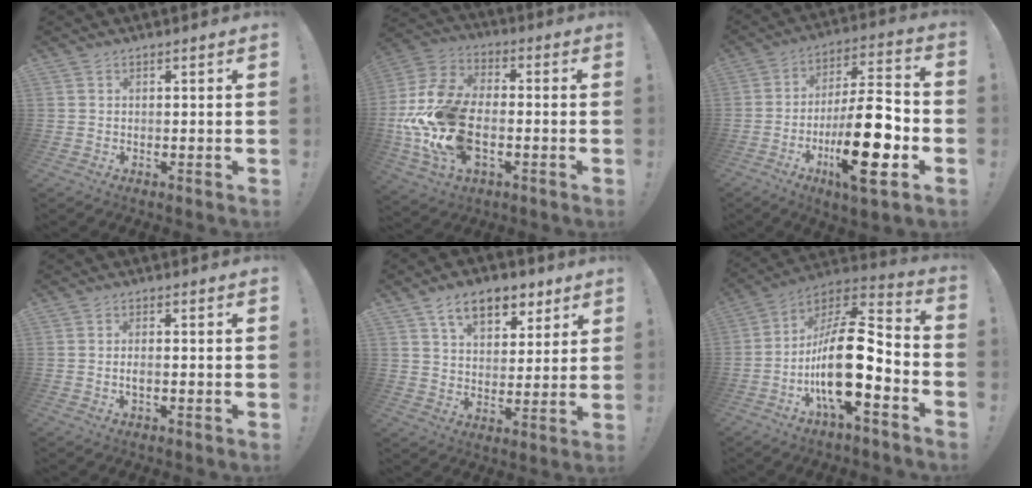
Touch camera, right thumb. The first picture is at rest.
{"total": 21.7, "force": [-5.3, 13.9, 15.7], "torque": [-0.289, 0.034, -0.081]}
{"total": 22.4, "force": [-7.1, 7.0, 20.1], "torque": [-0.340, 0.041, -0.108]}
{"total": 2.0, "force": [-0.5, 0.8, 1.8], "torque": [-0.037, 0.008, -0.009]}
{"total": 12.8, "force": [7.3, 7.5, 7.3], "torque": [-0.107, -0.027, 0.133]}
{"total": 21.5, "force": [-5.1, 7.6, 19.5], "torque": [-0.368, 0.026, -0.082]}